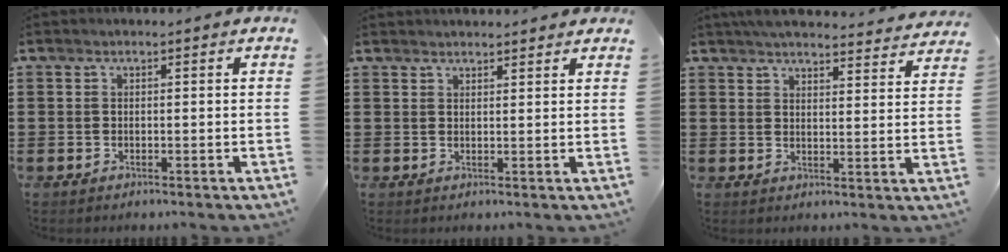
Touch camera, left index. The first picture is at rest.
{"total": 1.7, "force": [1.7, 0.2, 0.1], "torque": [-0.006, 0.002, 0.033]}
{"total": 5.0, "force": [4.8, 0.2, 1.0], "torque": [-0.029, -0.025, 0.086]}